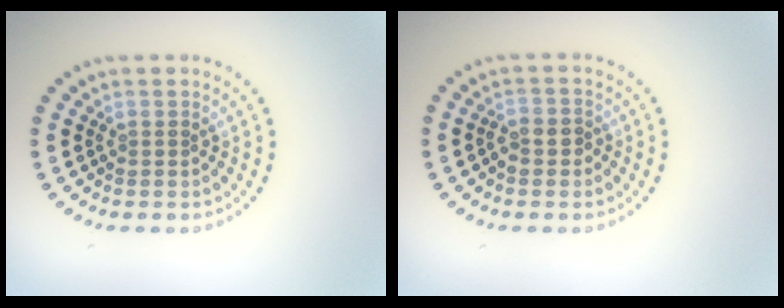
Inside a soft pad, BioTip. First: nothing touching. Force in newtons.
{"total": 1.8, "press": 1.7, "slide": 0.7}